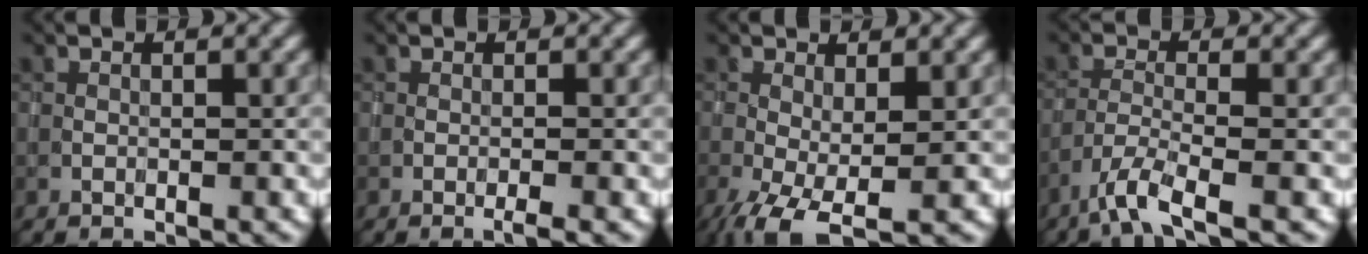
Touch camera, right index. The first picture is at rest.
{"total": 1.2, "force": [-0.5, 0.1, 1.0], "torque": [-0.011, 0.001, -0.012]}
{"total": 4.8, "force": [-2.1, 1.6, 4.0], "torque": [-0.091, -0.014, -0.040]}
{"total": 3.5, "force": [-2.5, 0.5, 2.5], "torque": [-0.052, -0.002, -0.061]}